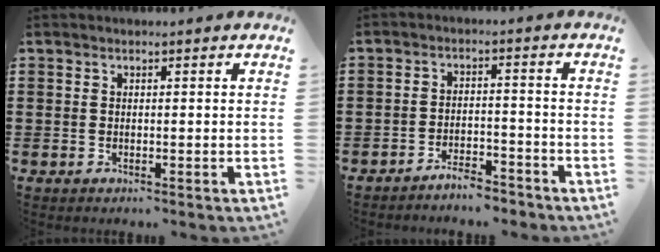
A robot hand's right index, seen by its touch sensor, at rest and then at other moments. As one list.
[{"total": 3.8, "force": [-3.7, 0.5, 0.6], "torque": [-0.014, 0.006, -0.076]}]